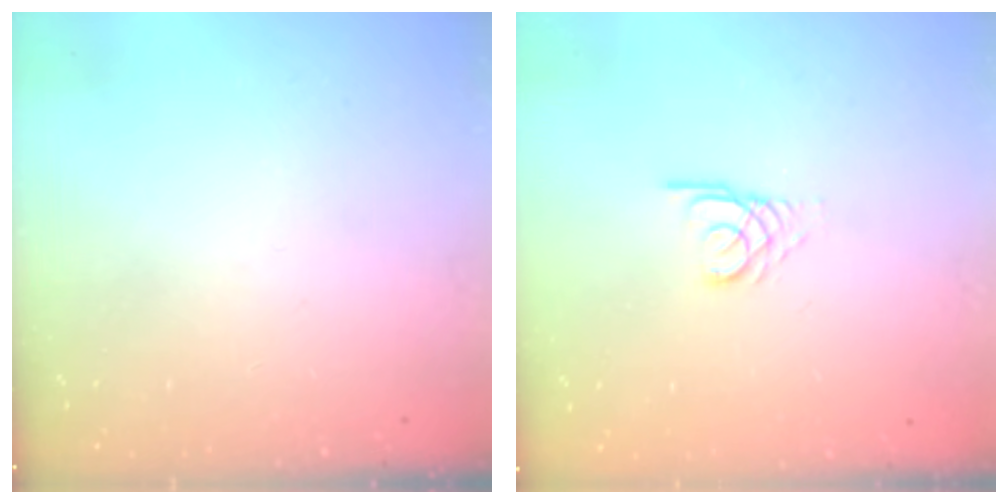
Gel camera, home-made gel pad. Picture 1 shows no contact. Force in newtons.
{"total": 2.7, "press": 2.7, "slide": 0.3}